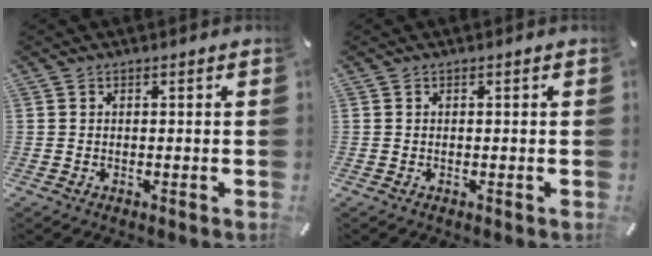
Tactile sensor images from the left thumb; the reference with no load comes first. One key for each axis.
{"total": 0.0}